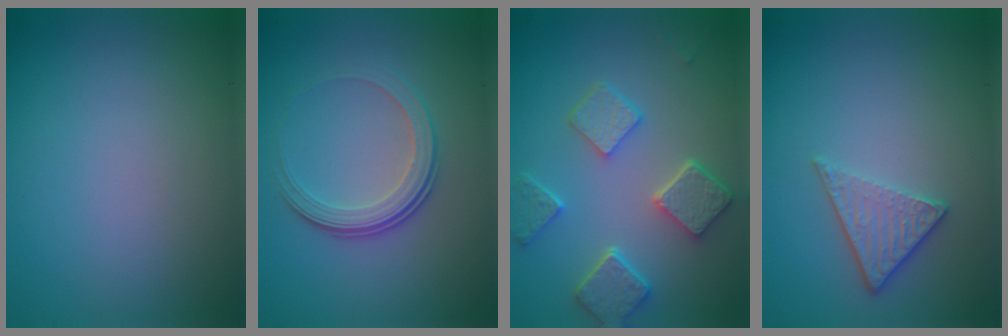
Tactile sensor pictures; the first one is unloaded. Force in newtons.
{"total": 3.7, "press": 2.8, "slide": 2.5}
{"total": 5.5, "press": 4.4, "slide": 3.4}
{"total": 2.8, "press": 2.4, "slide": 1.3}